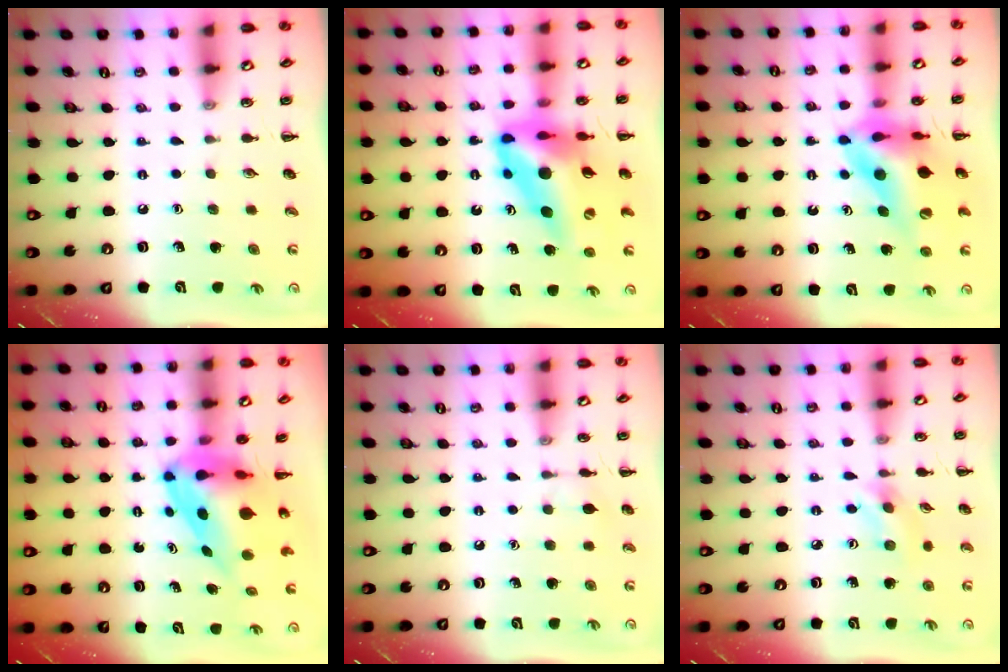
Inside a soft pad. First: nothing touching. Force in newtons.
{"total": 17.5, "press": 16.6, "slide": 5.4}
{"total": 15.3, "press": 14.5, "slide": 4.9}
{"total": 9.0, "press": 8.7, "slide": 2.0}
{"total": 5.3, "press": 5.2, "slide": 1.3}
{"total": 2.9, "press": 2.9, "slide": 0.7}